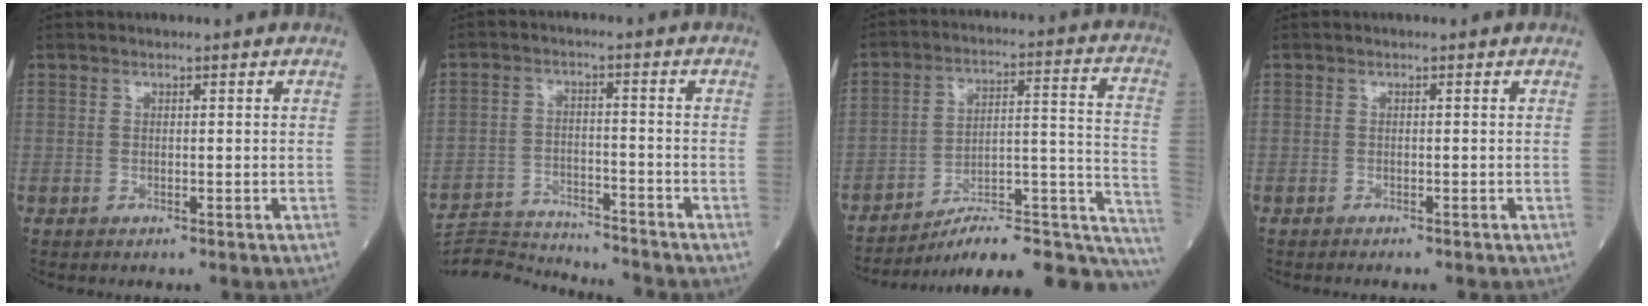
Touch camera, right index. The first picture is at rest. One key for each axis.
{"total": 10.6, "fx": -10.6, "fy": -0.3, "fz": 0.4, "tx": -0.009, "ty": 0.008, "tz": -0.174}
{"total": 22.3, "fx": -19.7, "fy": 3.8, "fz": 9.8, "tx": -0.058, "ty": 0.054, "tz": -0.272}
{"total": 0.8, "fx": -0.7, "fy": 0.0, "fz": 0.3, "tx": -0.007, "ty": 0.000, "tz": -0.009}